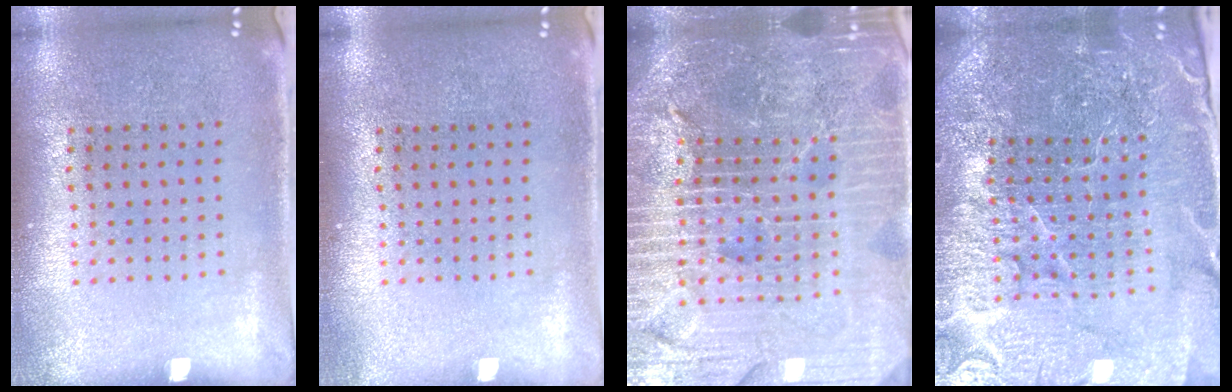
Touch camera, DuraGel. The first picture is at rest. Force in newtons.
{"total": 0.7, "press": 0.7, "slide": 0.1}
{"total": 6.3, "press": 5.6, "slide": 2.9}
{"total": 5.7, "press": 5.2, "slide": 2.4}